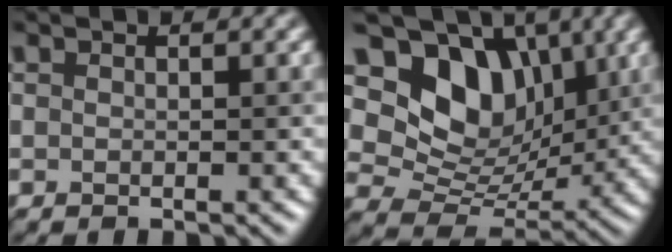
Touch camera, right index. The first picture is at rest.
{"total": 10.0, "force": [3.7, 7.1, 5.9], "torque": [-0.101, -0.012, 0.061]}